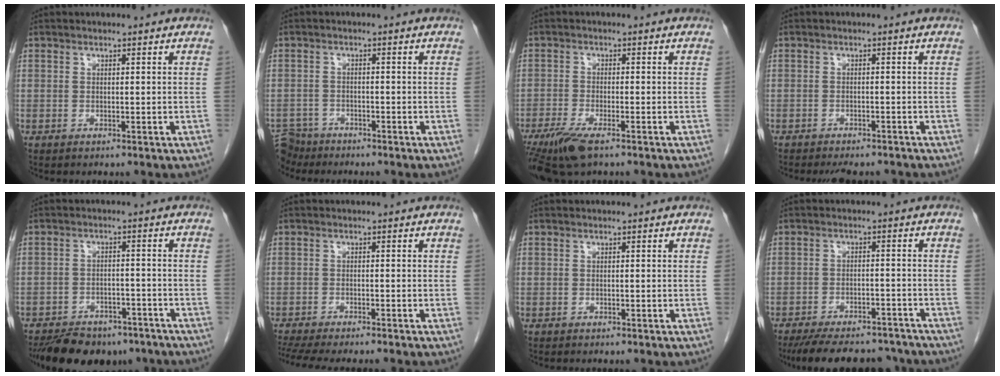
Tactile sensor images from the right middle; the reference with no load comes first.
{"total": 4.8, "force": [-4.4, 2.0, -0.4], "torque": [0.012, -0.005, -0.081]}
{"total": 7.2, "force": [-4.9, 1.5, 5.0], "torque": [-0.094, -0.018, -0.086]}
{"total": 6.4, "force": [-5.7, 1.8, 2.1], "torque": [-0.025, -0.005, -0.073]}
{"total": 13.9, "force": [-10.9, 6.4, 5.6], "torque": [-0.105, -0.007, -0.148]}
{"total": 11.2, "force": [-10.0, 2.0, 4.8], "torque": [-0.082, -0.010, -0.143]}
{"total": 0.0}
{"total": 15.6, "force": [-13.9, 4.5, 5.5], "torque": [-0.119, -0.005, -0.188]}